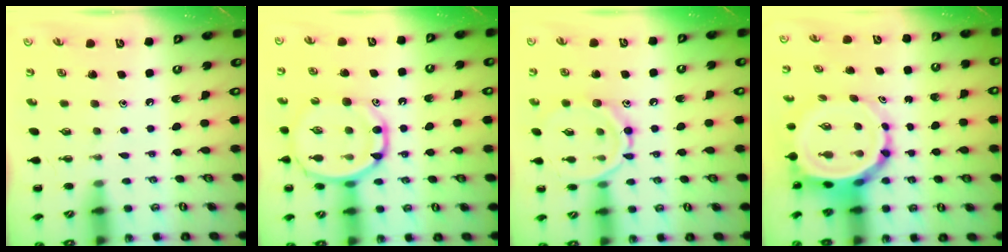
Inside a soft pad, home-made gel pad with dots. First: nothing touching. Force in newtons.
{"total": 14.3, "press": 13.9, "slide": 3.3}
{"total": 12.2, "press": 12.2, "slide": 0.5}
{"total": 6.6, "press": 6.3, "slide": 2.2}